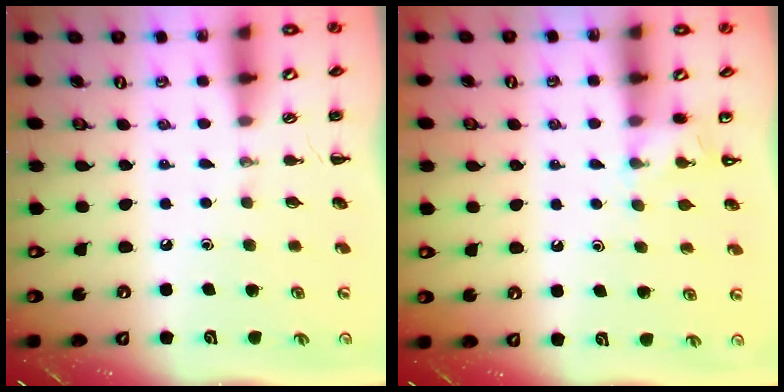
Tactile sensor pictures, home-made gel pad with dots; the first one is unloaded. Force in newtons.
{"total": 4.7, "press": 4.4, "slide": 1.6}